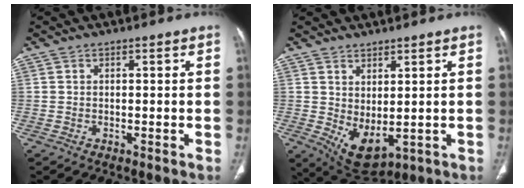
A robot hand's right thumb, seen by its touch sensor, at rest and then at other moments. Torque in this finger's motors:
{"motor_torque": [-0.49, 0.36, -0.11, -0.09, 0.19]}